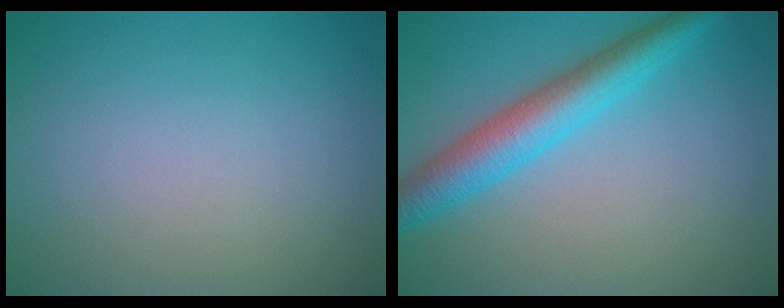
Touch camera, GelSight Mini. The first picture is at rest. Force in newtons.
{"total": 5.3, "press": 5.3, "slide": 0.2}